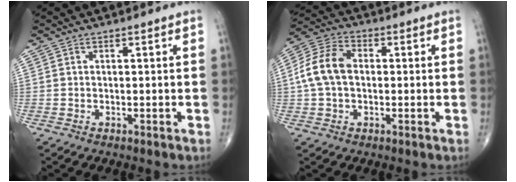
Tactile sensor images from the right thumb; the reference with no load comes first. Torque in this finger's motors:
{"motor_torque": [1.57, 1.55, 0.89, 0.11, 0.06]}